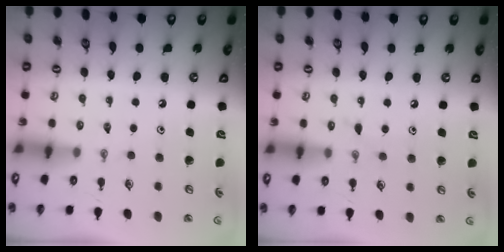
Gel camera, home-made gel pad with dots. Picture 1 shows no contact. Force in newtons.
{"total": 5.8, "press": 5.8, "slide": 0.7}